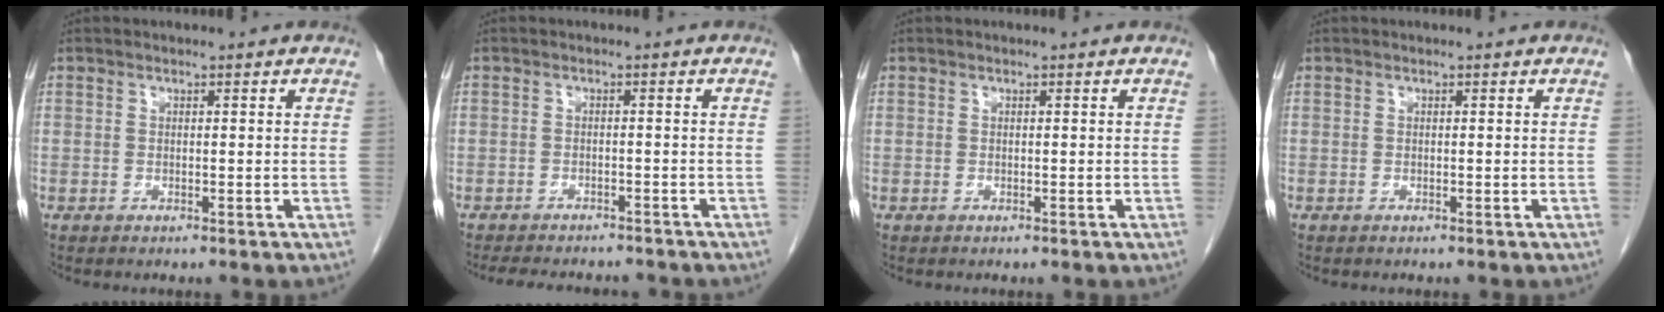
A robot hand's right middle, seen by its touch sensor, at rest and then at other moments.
{"total": 9.5, "force": [-8.5, 2.8, 3.0], "torque": [-0.054, -0.001, -0.107]}
{"total": 0.0}
{"total": 0.0}